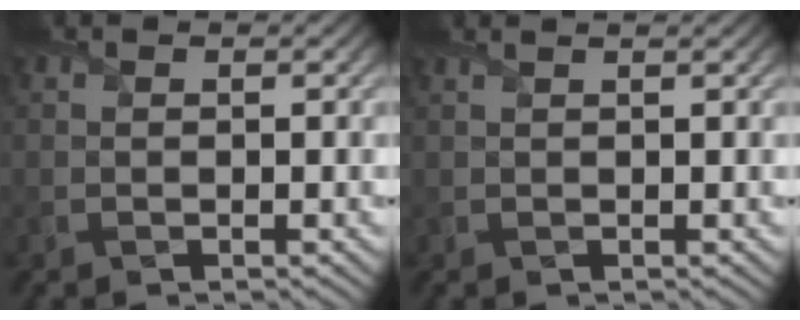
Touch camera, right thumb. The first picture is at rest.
{"total": 1.5, "force": [1.1, 0.4, 0.8], "torque": [-0.016, -0.002, 0.005]}